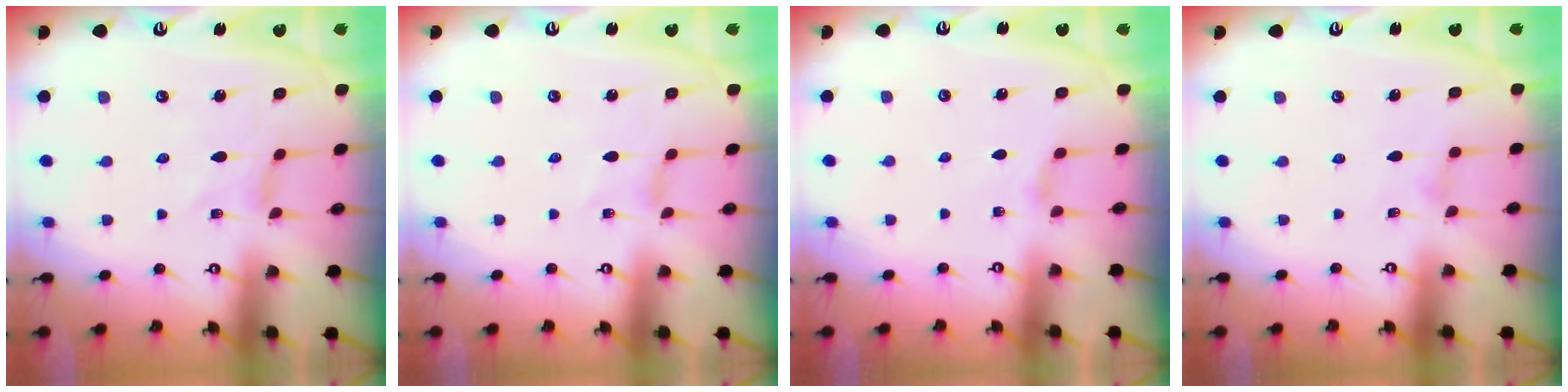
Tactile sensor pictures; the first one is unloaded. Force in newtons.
{"total": 1.1, "press": 1.1, "slide": 0.3}
{"total": 1.4, "press": 1.4, "slide": 0.3}
{"total": 0.6, "press": 0.5, "slide": 0.2}